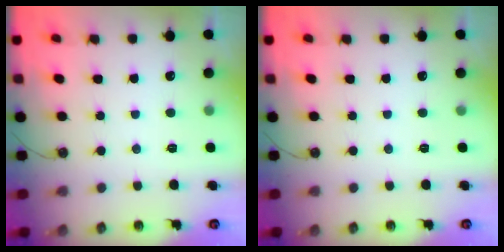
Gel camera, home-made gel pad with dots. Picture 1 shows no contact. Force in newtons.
{"total": 0.0}